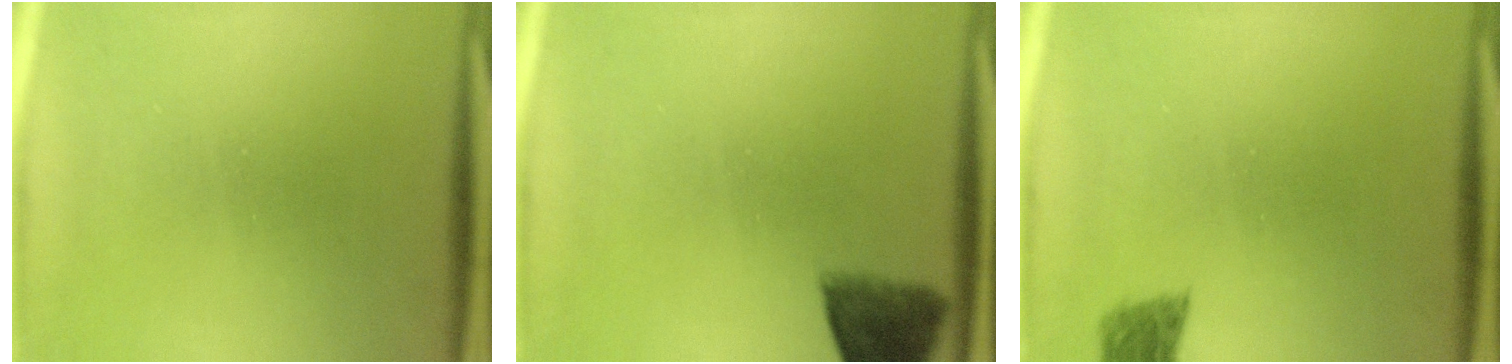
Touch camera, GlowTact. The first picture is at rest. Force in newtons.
{"total": 6.2}
{"total": 2.7}